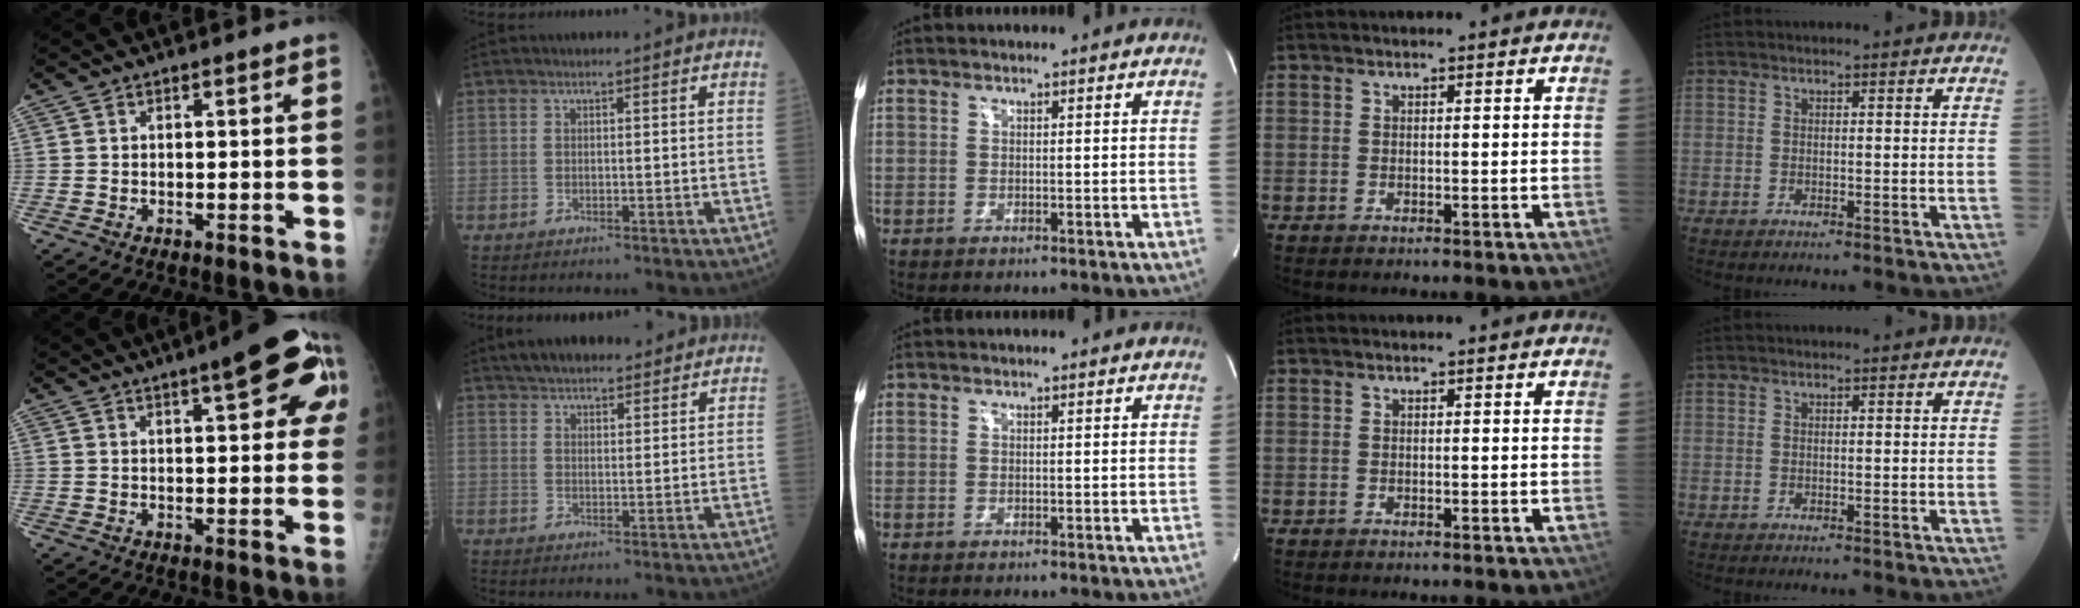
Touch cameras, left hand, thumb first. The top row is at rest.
{"thumb": {"total": 13.3, "force": [5.0, 4.2, 11.6], "torque": [-0.111, 0.007, 0.051]}, "index": {"total": 9.8, "force": [8.6, 2.7, 3.7], "torque": [-0.048, 0.025, 0.125]}}